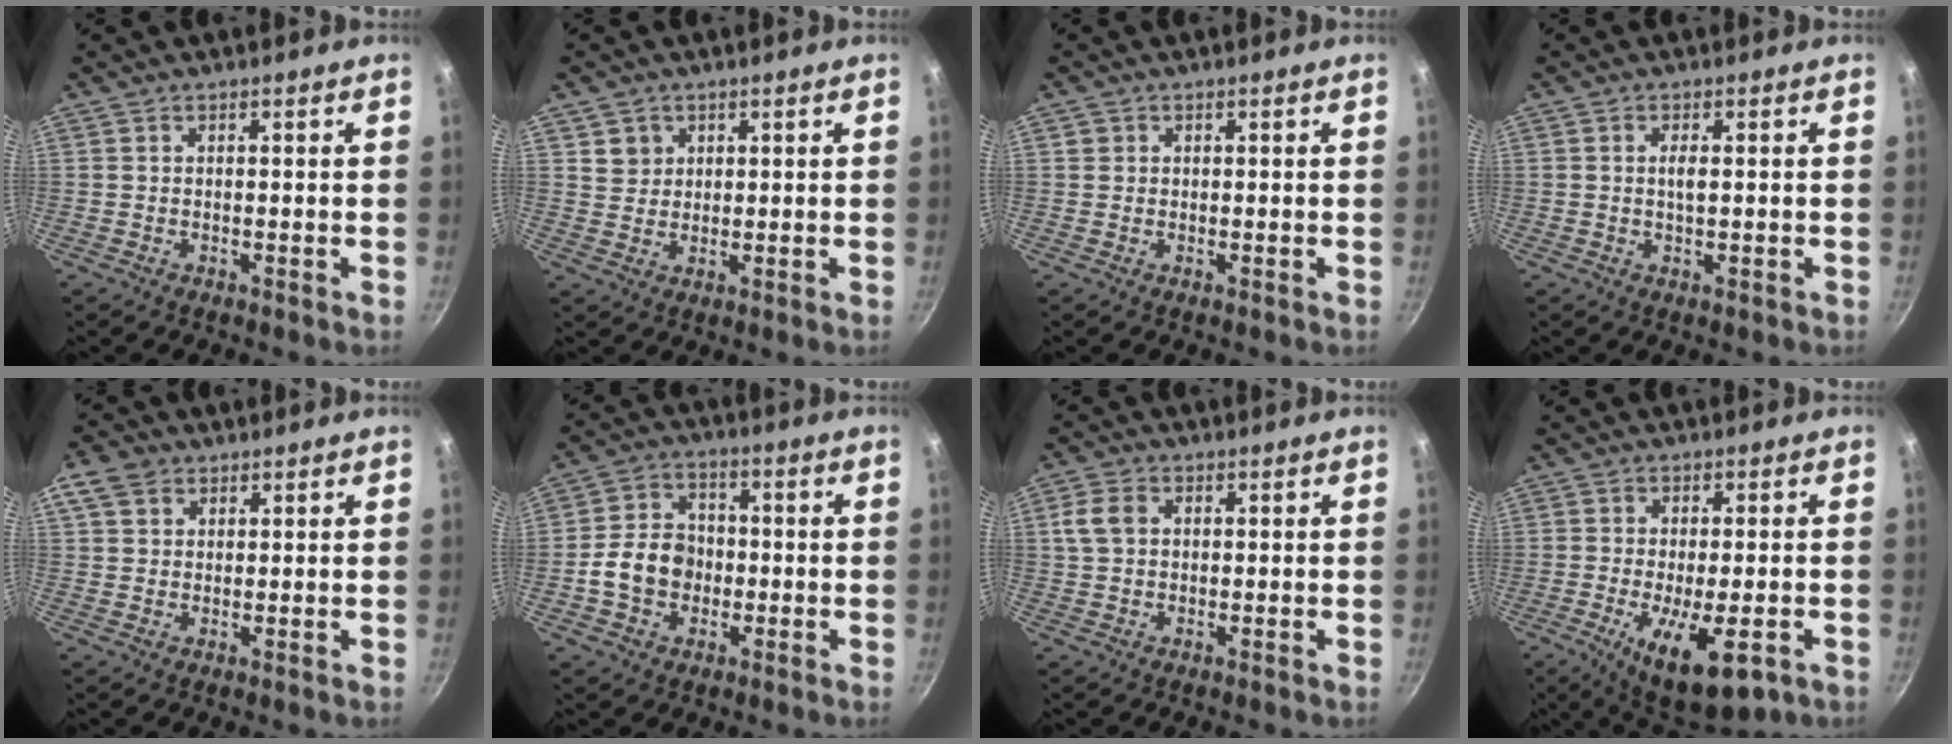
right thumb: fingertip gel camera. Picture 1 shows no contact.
{"total": 3.5, "force": [1.5, 3.1, 0.7], "torque": [0.010, 0.004, 0.028]}
{"total": 1.0, "force": [0.2, 1.0, 0.2], "torque": [0.002, 0.003, 0.001]}
{"total": 2.0, "force": [0.1, 0.5, 1.9], "torque": [-0.037, -0.001, 0.002]}
{"total": 5.2, "force": [2.4, 3.9, 2.4], "torque": [-0.033, 0.000, 0.038]}
{"total": 9.6, "force": [-1.7, 7.8, 5.3], "torque": [-0.067, 0.023, -0.039]}
{"total": 4.6, "force": [0.8, 3.5, 2.8], "torque": [-0.045, 0.006, 0.012]}
{"total": 13.3, "force": [-5.1, 4.8, 11.3], "torque": [-0.165, -0.008, -0.071]}